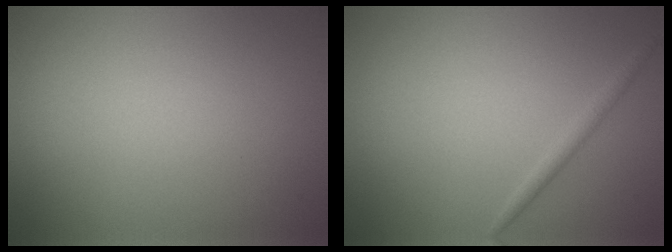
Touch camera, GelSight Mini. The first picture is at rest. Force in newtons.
{"total": 1.1, "press": 1.1, "slide": 0.0}